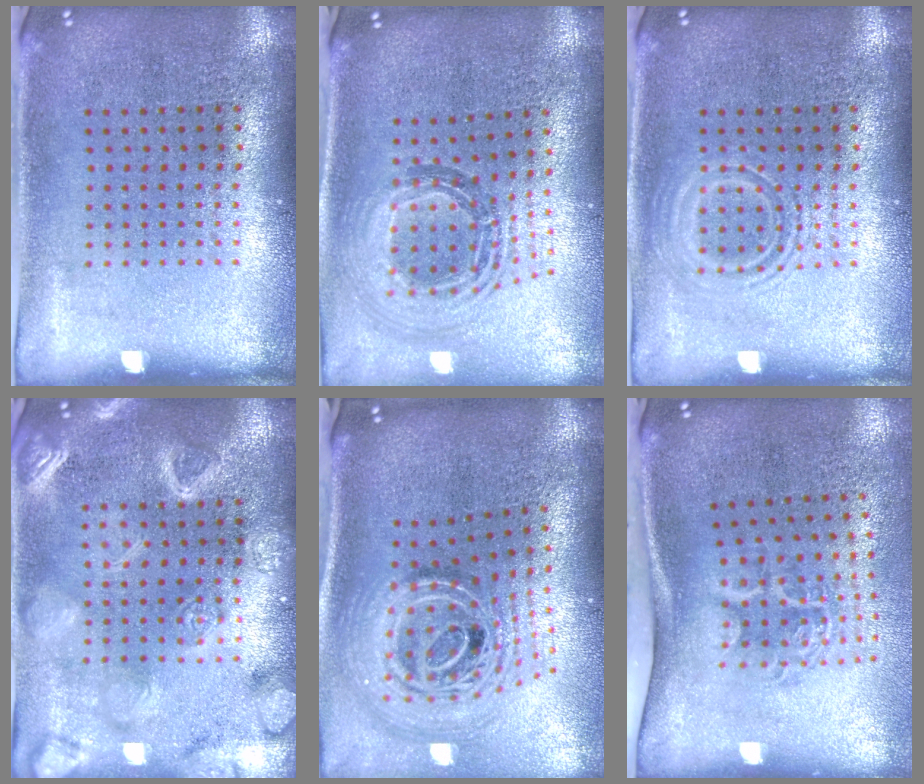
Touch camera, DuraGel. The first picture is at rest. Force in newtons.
{"total": 1.1, "press": 1.0, "slide": 0.5}
{"total": 2.1, "press": 2.1, "slide": 0.3}
{"total": 3.1, "press": 3.1, "slide": 0.3}
{"total": 3.1, "press": 2.1, "slide": 2.3}
{"total": 2.0, "press": 1.3, "slide": 1.5}